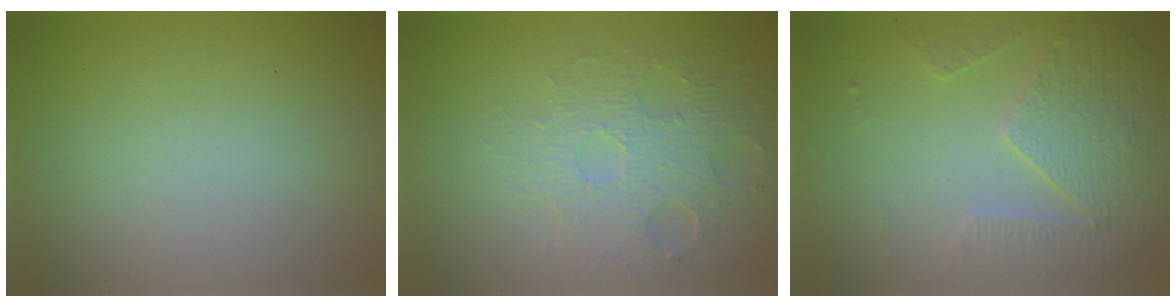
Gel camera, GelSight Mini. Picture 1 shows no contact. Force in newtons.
{"total": 3.6, "press": 3.2, "slide": 1.6}
{"total": 5.0, "press": 3.6, "slide": 3.5}